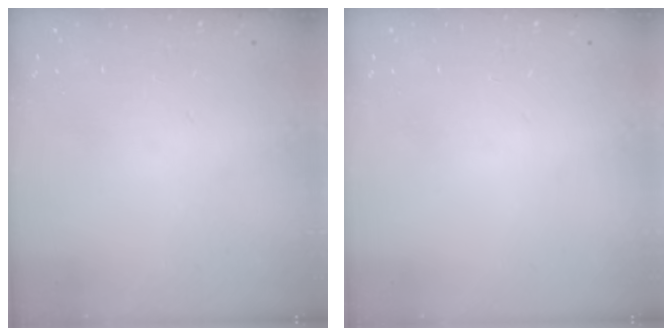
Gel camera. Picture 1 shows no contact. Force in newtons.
{"total": 0.0}